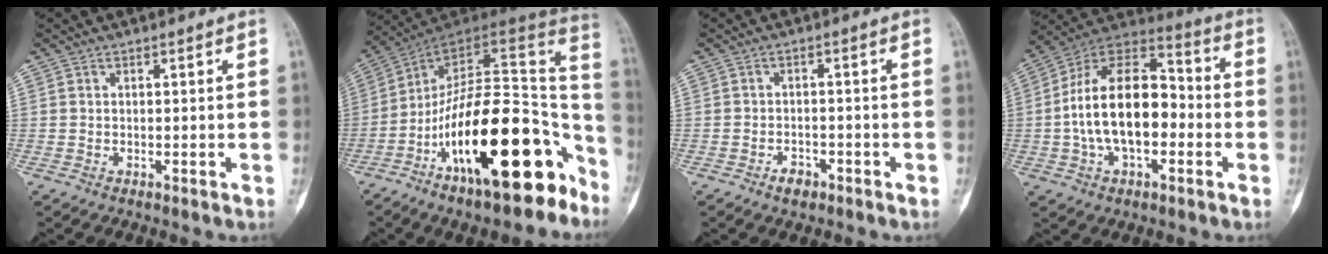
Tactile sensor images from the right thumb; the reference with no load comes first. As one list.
[{"total": 26.0, "force": [-12.6, 10.8, 20.0], "torque": [-0.236, 0.099, -0.199]}, {"total": 2.7, "force": [-1.8, 1.6, 1.2], "torque": [-0.017, 0.012, -0.025]}, {"total": 19.9, "force": [-2.0, 11.4, 16.1], "torque": [-0.263, 0.044, -0.041]}]